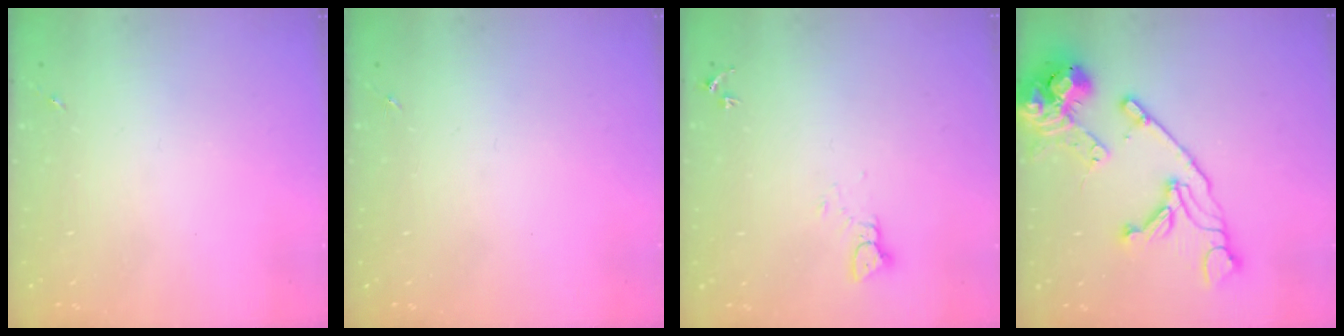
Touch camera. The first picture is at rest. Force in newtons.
{"total": 0.0}
{"total": 2.6, "press": 2.6, "slide": 0.1}
{"total": 18.4, "press": 18.2, "slide": 2.3}